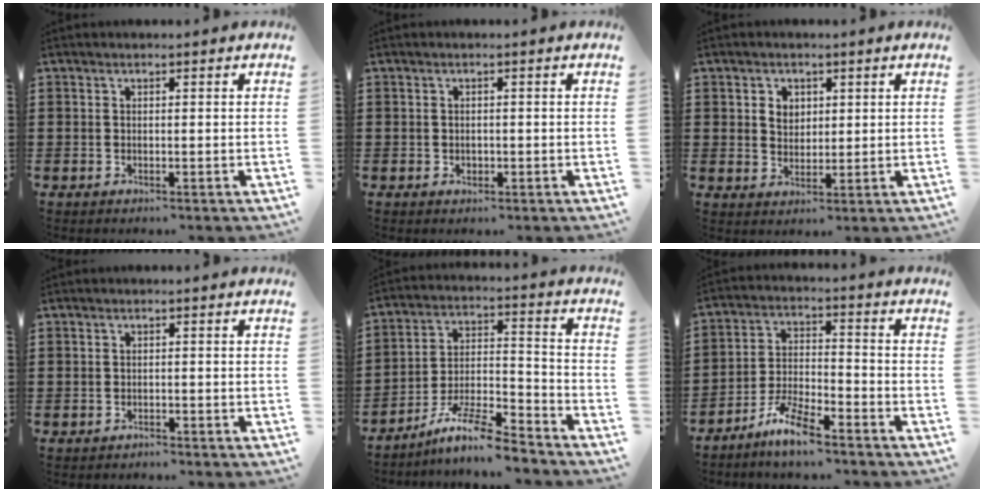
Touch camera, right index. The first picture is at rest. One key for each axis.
{"total": 0.8, "fx": -0.1, "fy": 0.7, "fz": 0.2, "tx": -0.007, "ty": 0.004, "tz": -0.003}
{"total": 2.8, "fx": 1.1, "fy": 2.3, "fz": 1.1, "tx": -0.030, "ty": 0.009, "tz": 0.019}
{"total": 0.9, "fx": -0.8, "fy": 0.2, "fz": -0.2, "tx": 0.001, "ty": 0.005, "tz": -0.020}
{"total": 10.0, "fx": -8.6, "fy": 1.0, "fz": 5.0, "tx": -0.086, "ty": 0.020, "tz": -0.164}
{"total": 6.8, "fx": -5.8, "fy": 0.8, "fz": 3.4, "tx": -0.082, "ty": -0.003, "tz": -0.113}